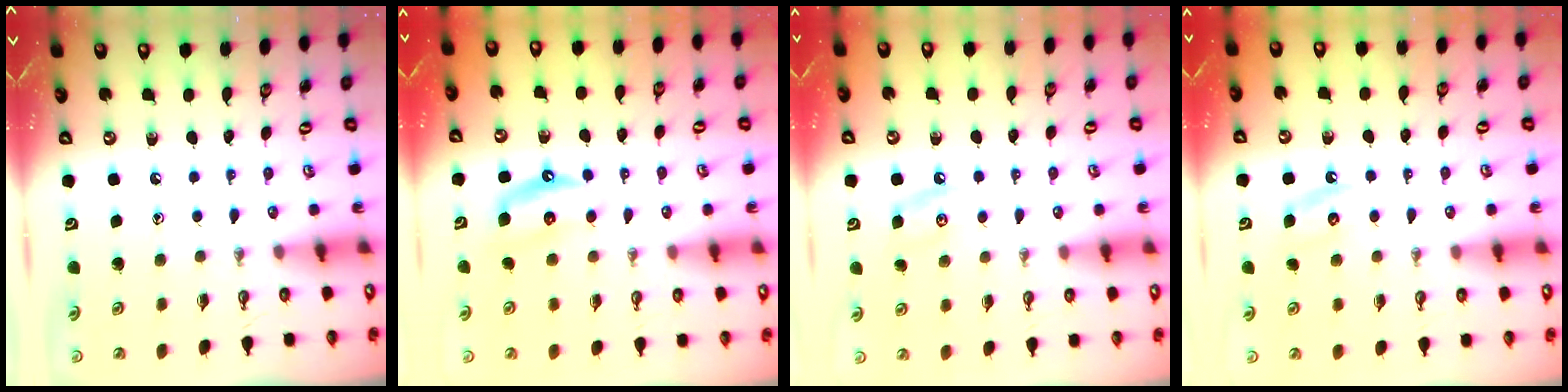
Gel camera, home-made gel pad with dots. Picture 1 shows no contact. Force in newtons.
{"total": 5.8, "press": 5.8, "slide": 0.7}
{"total": 5.8, "press": 5.8, "slide": 0.9}
{"total": 4.3, "press": 4.2, "slide": 0.5}